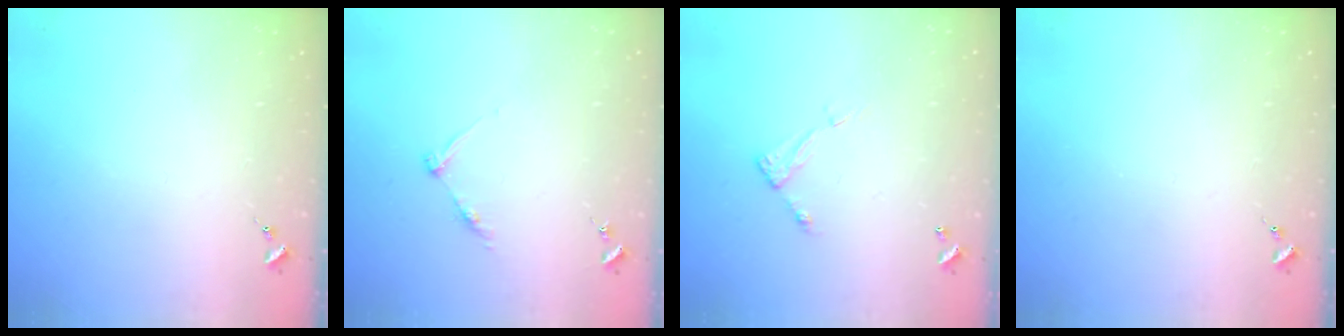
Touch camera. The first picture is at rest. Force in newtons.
{"total": 5.1, "press": 5.0, "slide": 0.8}
{"total": 5.3, "press": 5.3, "slide": 0.4}
{"total": 0.0}